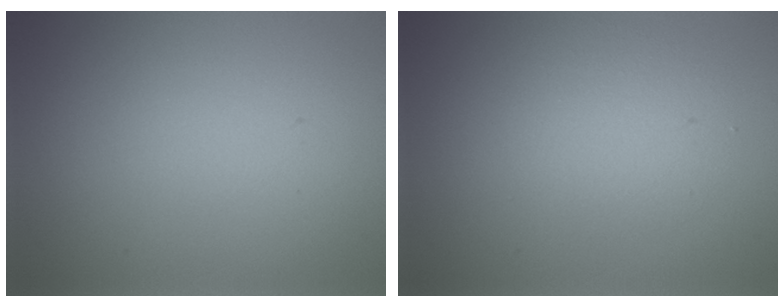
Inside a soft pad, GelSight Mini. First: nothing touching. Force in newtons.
{"total": 2.7, "press": 2.7, "slide": 0.1}